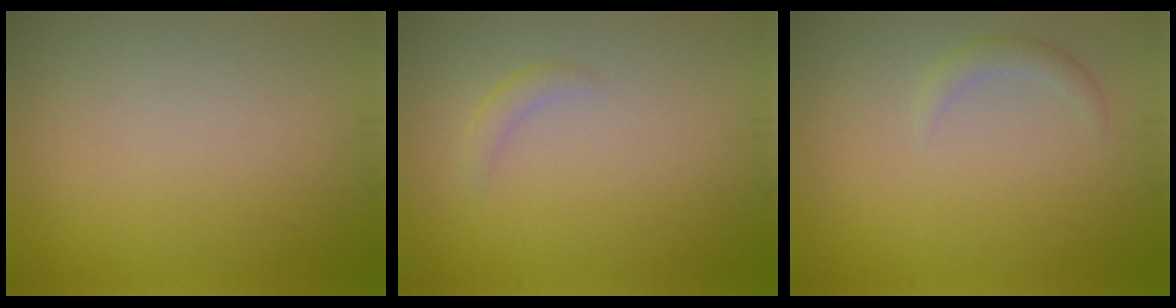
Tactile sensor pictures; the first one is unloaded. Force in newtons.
{"total": 1.1, "press": 1.1, "slide": 0.0}
{"total": 1.2, "press": 1.2, "slide": 0.0}